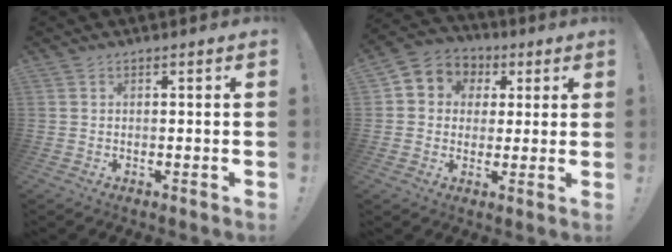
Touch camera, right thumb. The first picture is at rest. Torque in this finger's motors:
{"motor_torque": [0.01, 0.08, 0.09, 0.03, 0.22]}